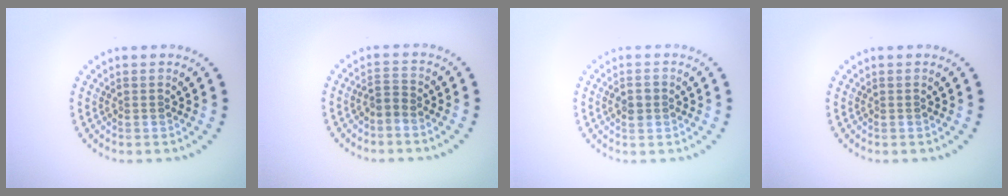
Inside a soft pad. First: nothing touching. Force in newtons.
{"total": 1.7, "press": 1.3, "slide": 1.1}
{"total": 1.6, "press": 1.6, "slide": 0.1}
{"total": 0.0}